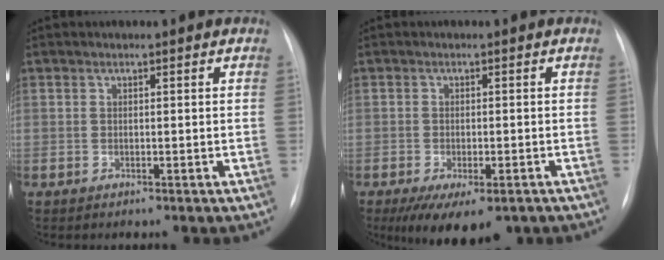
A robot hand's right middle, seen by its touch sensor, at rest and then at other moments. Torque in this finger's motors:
{"motor_torque": [1.15, -0.99, 0.25, 0.05]}